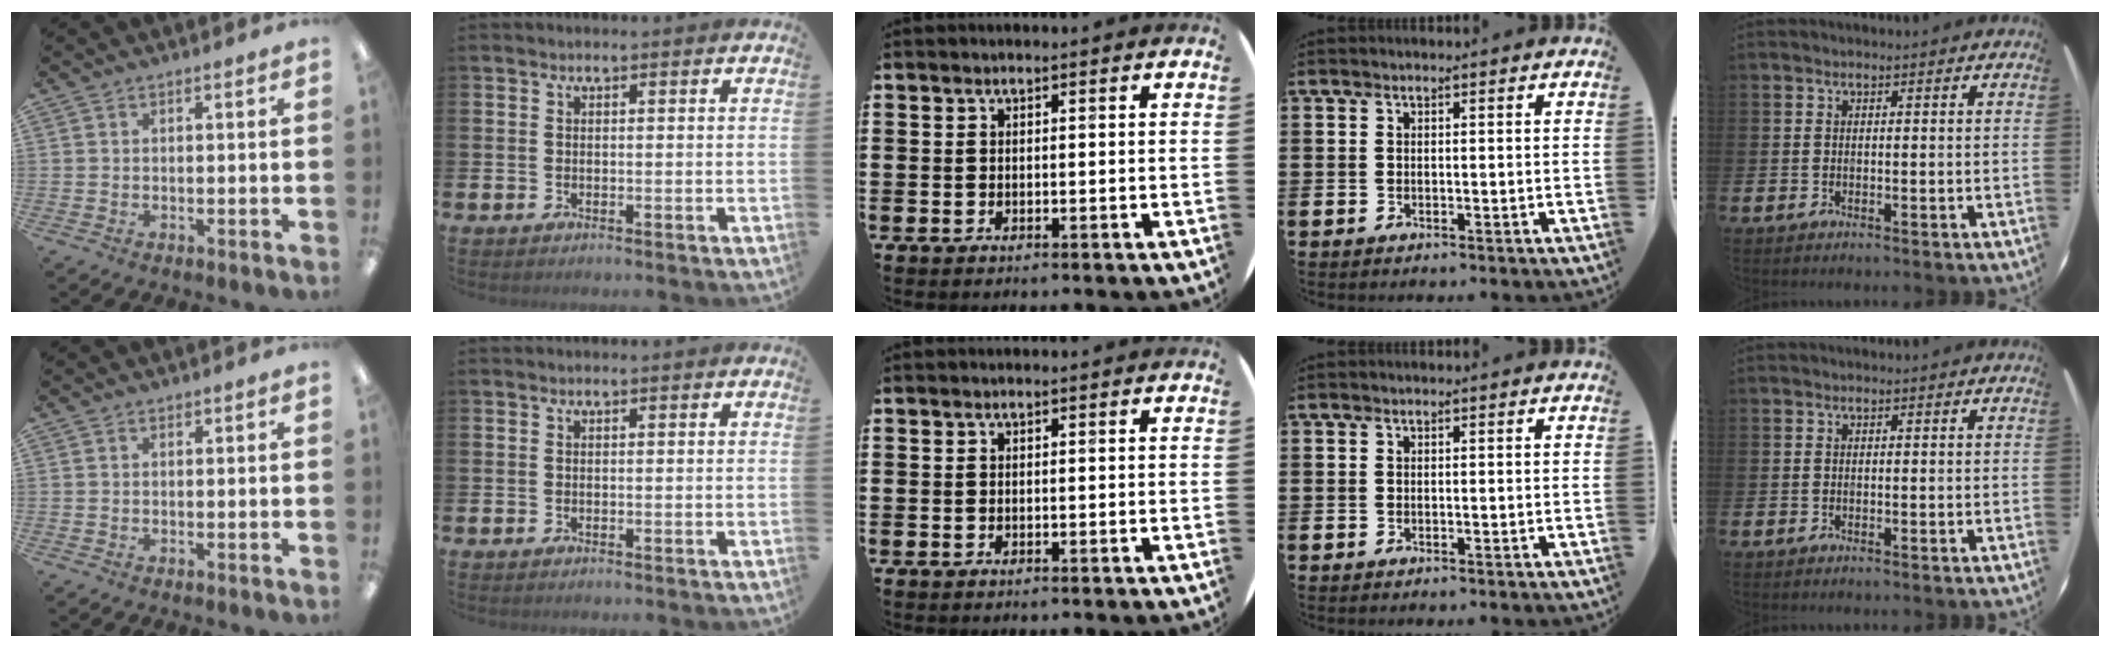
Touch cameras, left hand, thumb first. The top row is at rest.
{}